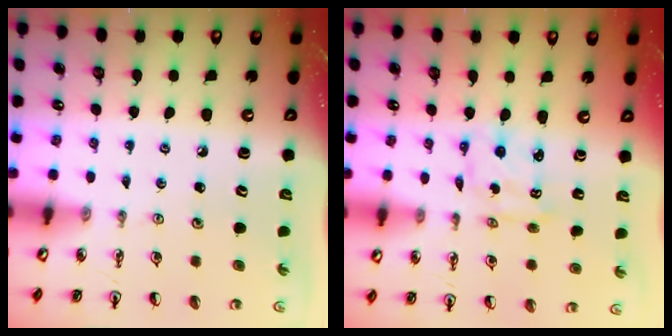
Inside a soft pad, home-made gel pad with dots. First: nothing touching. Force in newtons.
{"total": 1.4, "press": 1.4, "slide": 0.2}